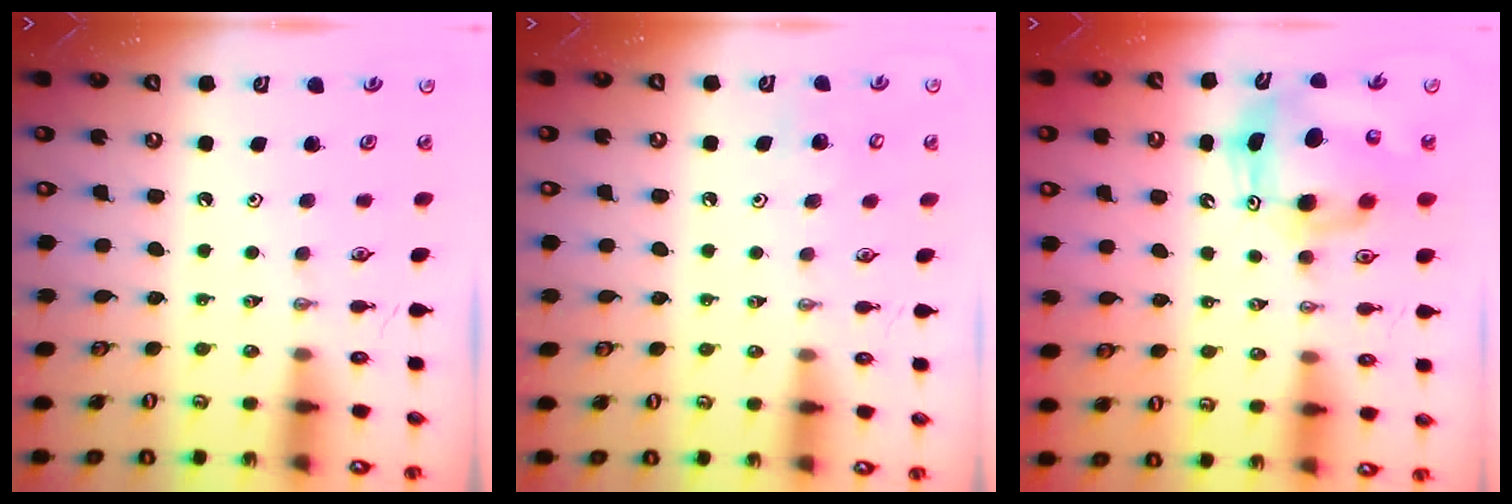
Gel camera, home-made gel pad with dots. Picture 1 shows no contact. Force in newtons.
{"total": 6.5, "press": 6.4, "slide": 0.7}
{"total": 10.2, "press": 9.9, "slide": 2.3}